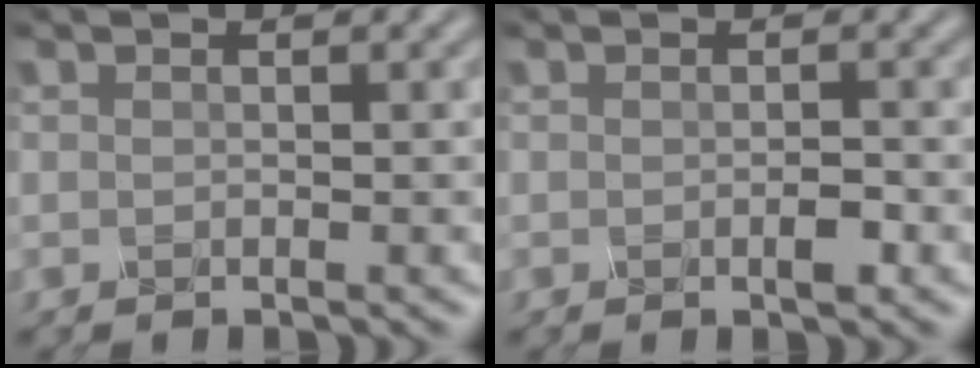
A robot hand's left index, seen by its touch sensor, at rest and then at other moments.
{"total": 1.0, "force": [-0.7, 0.0, 0.8], "torque": [-0.027, 0.000, -0.005]}